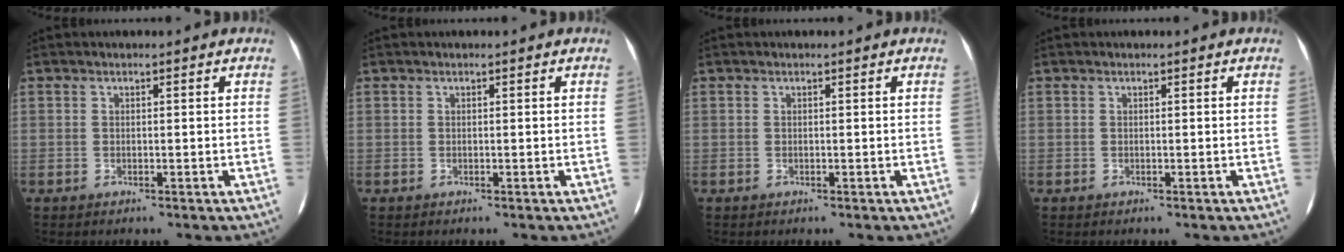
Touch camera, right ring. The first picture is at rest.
{"total": 0.0}
{"total": 0.0}
{"total": 0.0}